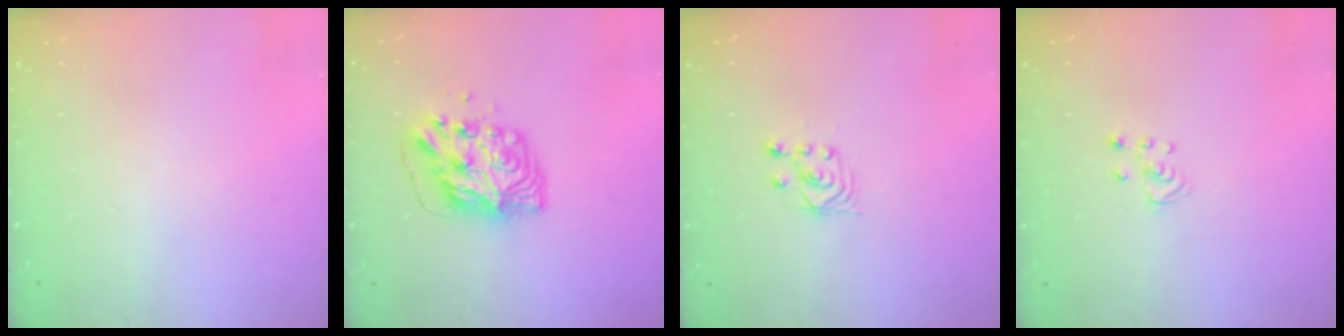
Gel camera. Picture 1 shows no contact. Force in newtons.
{"total": 9.7, "press": 9.6, "slide": 1.3}
{"total": 2.5, "press": 2.2, "slide": 1.2}
{"total": 2.5, "press": 2.5, "slide": 0.2}